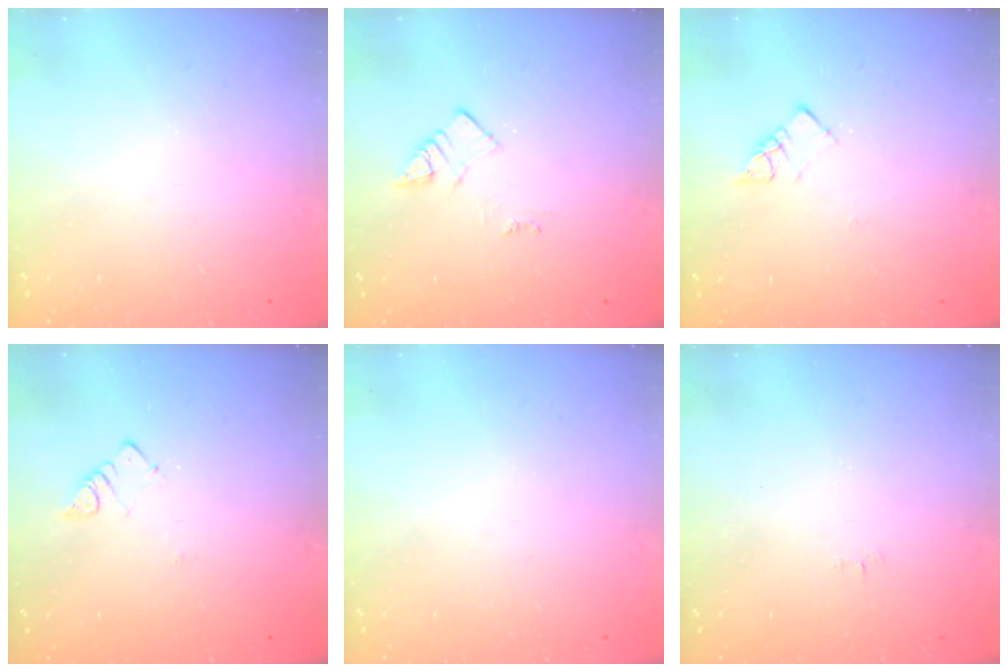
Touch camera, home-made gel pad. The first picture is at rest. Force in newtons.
{"total": 3.0, "press": 3.0, "slide": 0.4}
{"total": 4.2, "press": 4.2, "slide": 0.4}
{"total": 3.2, "press": 3.2, "slide": 0.3}
{"total": 0.0}
{"total": 2.5, "press": 2.5, "slide": 0.3}